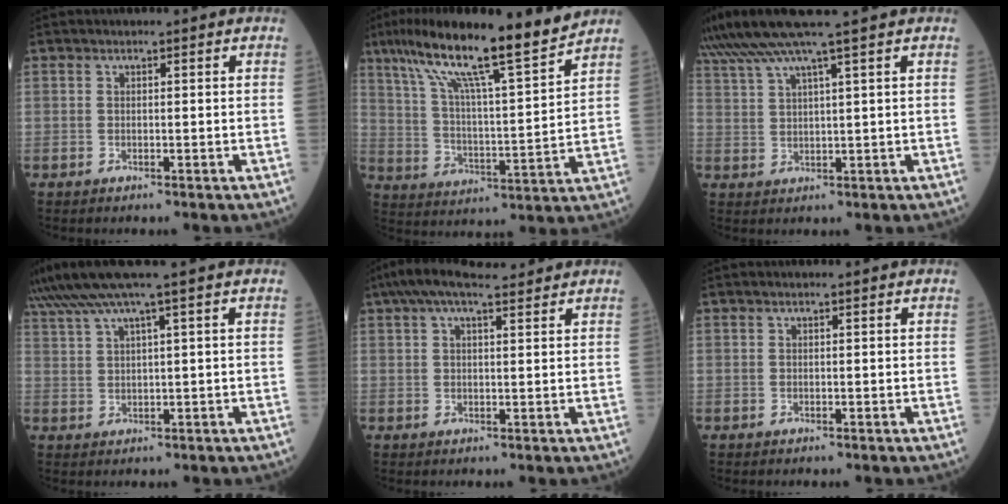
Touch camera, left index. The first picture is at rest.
{"total": 15.1, "force": [12.0, 0.1, 9.2], "torque": [-0.163, 0.010, 0.200]}
{"total": 9.7, "force": [7.9, -1.9, 5.3], "torque": [-0.098, 0.020, 0.143]}
{"total": 7.6, "force": [5.8, -1.9, 4.6], "torque": [-0.087, 0.024, 0.106]}
{"total": 8.8, "force": [7.2, 1.5, 4.7], "torque": [-0.086, 0.042, 0.115]}
{"total": 0.6, "force": [0.4, -0.1, 0.4], "torque": [-0.011, 0.001, 0.008]}